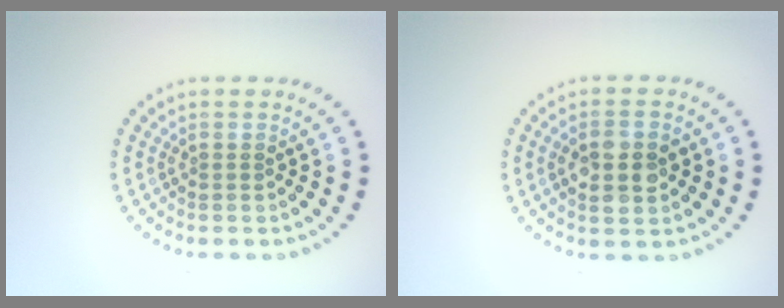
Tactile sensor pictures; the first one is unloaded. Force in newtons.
{"total": 4.0, "press": 4.0, "slide": 0.2}